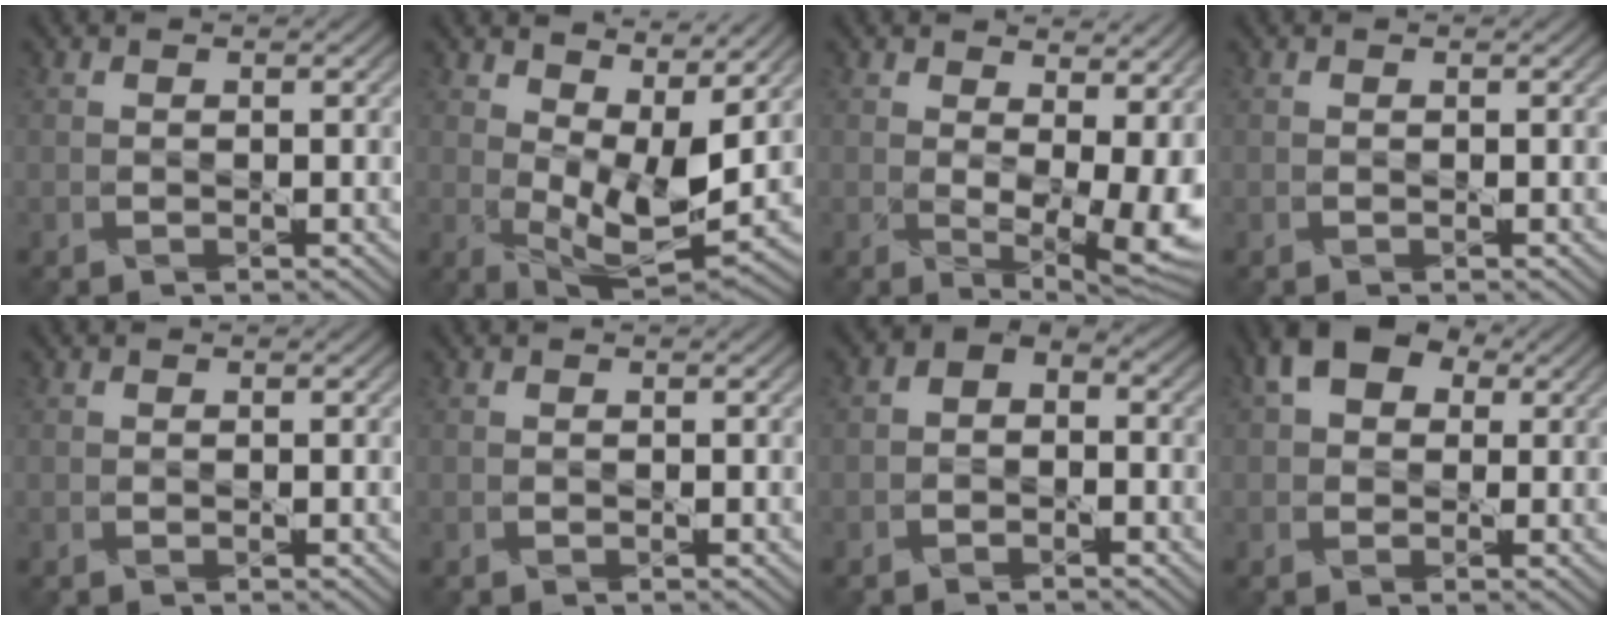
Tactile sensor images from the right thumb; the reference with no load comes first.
{"total": 9.2, "force": [3.6, 4.1, 7.4], "torque": [-0.138, -0.012, 0.068]}
{"total": 9.2, "force": [0.9, 4.9, 7.8], "torque": [-0.107, -0.021, 0.038]}
{"total": 0.0}
{"total": 0.0}
{"total": 0.0}
{"total": 2.7, "force": [-0.7, 2.1, 1.6], "torque": [-0.024, 0.009, -0.024]}
{"total": 5.2, "force": [2.0, 3.9, 2.8], "torque": [-0.058, 0.018, 0.021]}